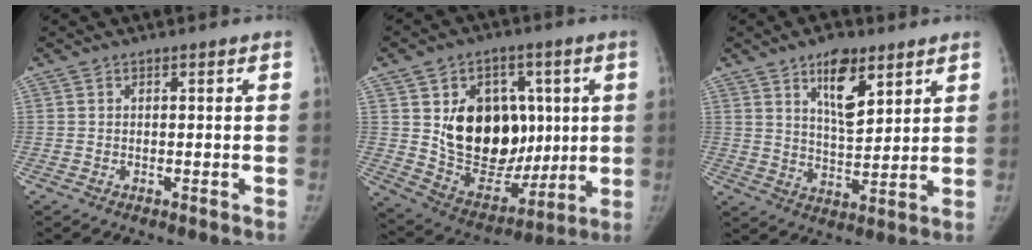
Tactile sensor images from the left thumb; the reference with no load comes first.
{"total": 20.8, "force": [2.7, 15.1, 14.1], "torque": [-0.168, -0.014, 0.072]}
{"total": 10.0, "force": [5.6, 4.4, 7.0], "torque": [-0.092, -0.039, 0.097]}